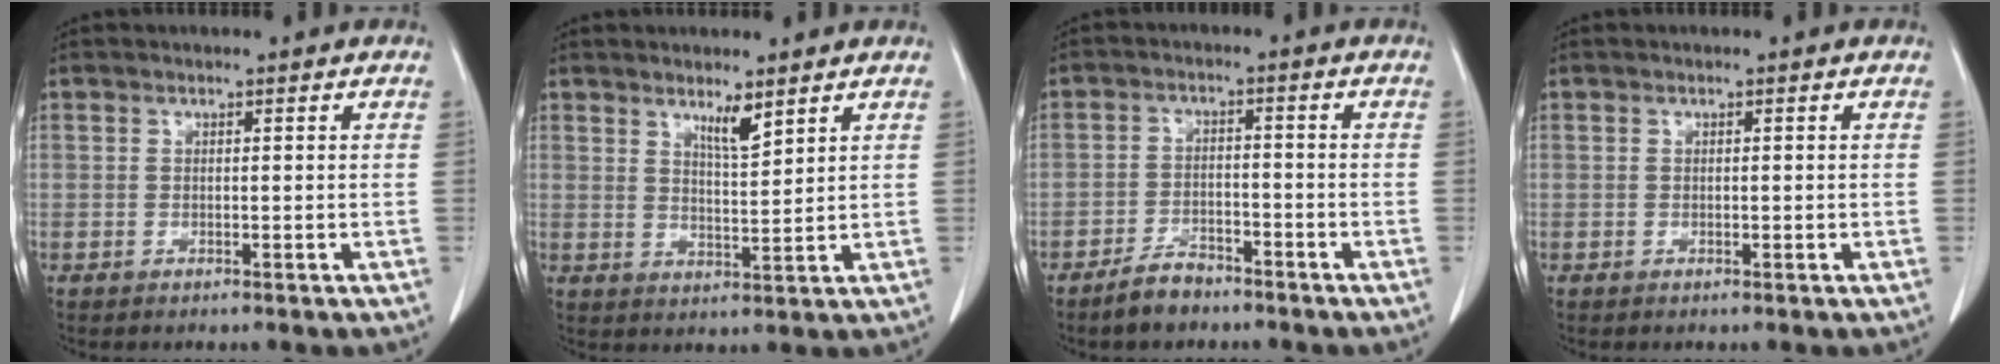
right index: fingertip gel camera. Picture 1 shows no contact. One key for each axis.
{"total": 3.9, "fx": 2.8, "fy": 0.5, "fz": 2.6, "tx": -0.046, "ty": -0.009, "tz": 0.054}
{"total": 4.6, "fx": -3.9, "fy": 1.8, "fz": 1.7, "tx": -0.035, "ty": 0.001, "tz": -0.066}
{"total": 0.0}